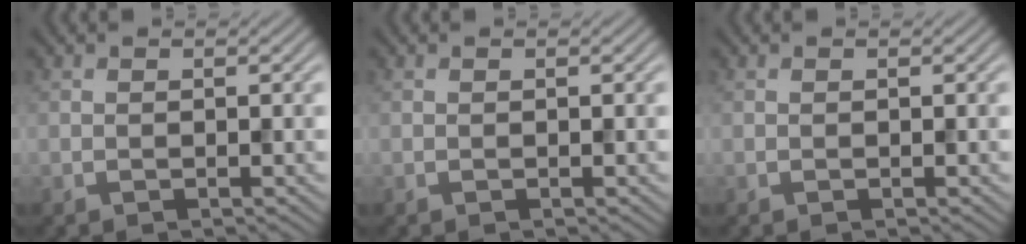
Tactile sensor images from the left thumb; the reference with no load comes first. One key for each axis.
{"total": 0.0}
{"total": 0.0}